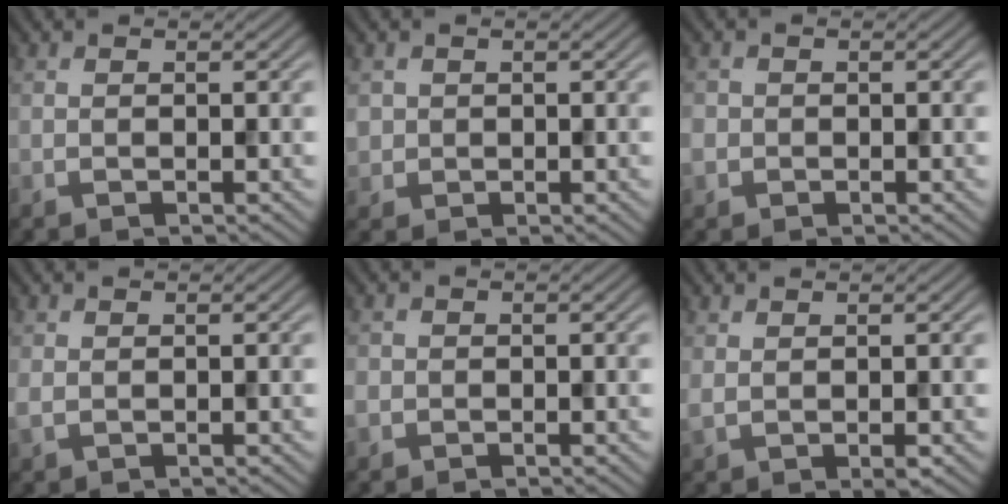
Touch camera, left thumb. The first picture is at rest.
{"total": 1.8, "force": [0.3, 1.8, 0.0], "torque": [-0.005, -0.006, 0.005]}
{"total": 2.3, "force": [-0.5, 2.2, 0.6], "torque": [-0.020, -0.005, -0.013]}
{"total": 1.1, "force": [0.2, 0.7, 0.8], "torque": [-0.025, -0.001, 0.006]}
{"total": 1.8, "force": [-0.5, 1.7, 0.5], "torque": [-0.017, -0.006, -0.015]}
{"total": 1.7, "force": [0.4, 0.7, 1.5], "torque": [-0.038, -0.006, 0.012]}